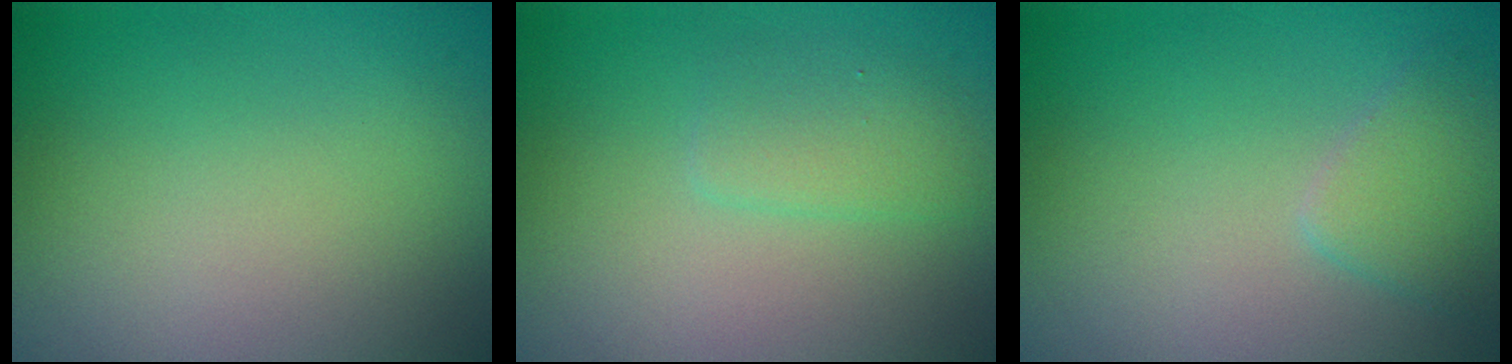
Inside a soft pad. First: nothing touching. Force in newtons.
{"total": 1.9, "press": 1.9, "slide": 0.1}
{"total": 2.3, "press": 2.3, "slide": 0.1}